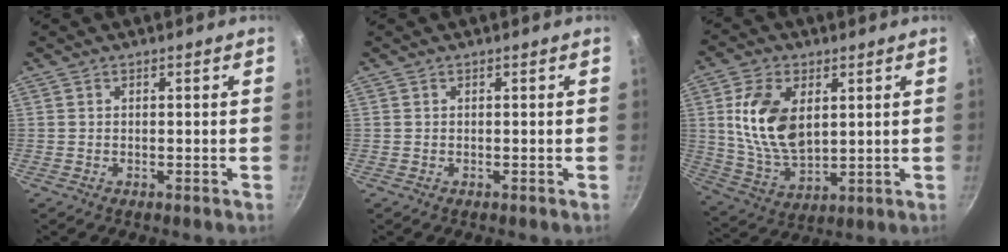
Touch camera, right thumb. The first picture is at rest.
{"total": 0.0}
{"total": 14.0, "force": [3.2, 8.4, 10.8], "torque": [-0.188, -0.021, 0.072]}